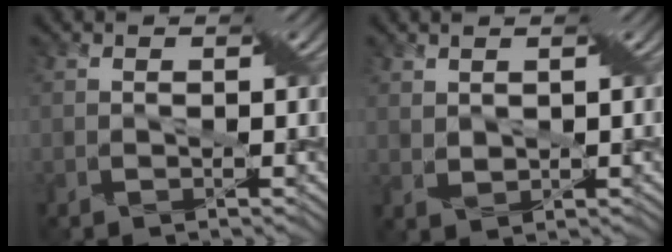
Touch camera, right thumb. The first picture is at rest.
{"total": 1.6, "force": [1.5, 0.3, 0.5], "torque": [-0.036, -0.004, 0.039]}